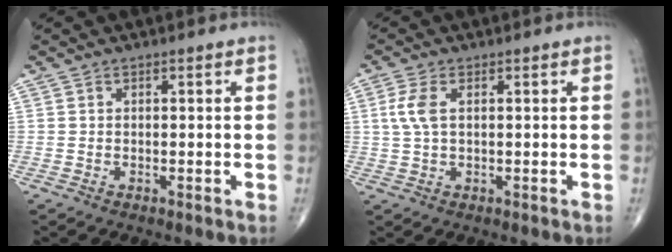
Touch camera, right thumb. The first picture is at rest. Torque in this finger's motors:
{"motor_torque": [-0.24, 0.37, 0.55, 0.07, 0.05]}